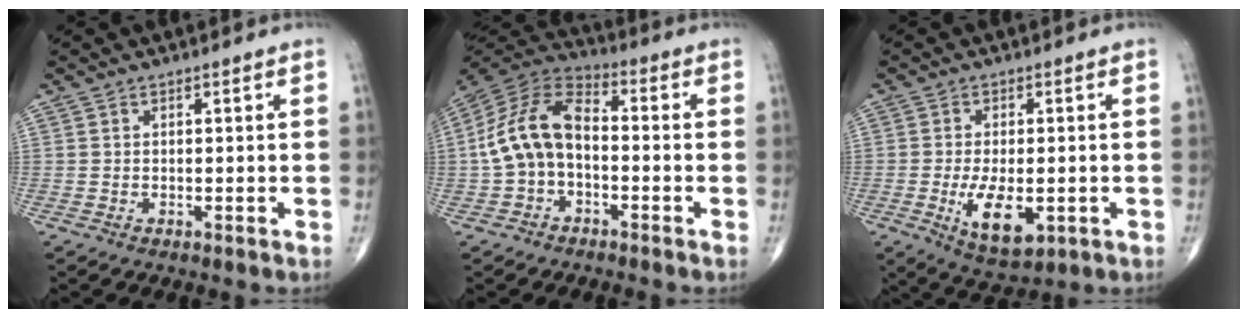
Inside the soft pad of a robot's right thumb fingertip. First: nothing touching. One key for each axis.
{"total": 12.6, "fx": -1.5, "fy": 7.9, "fz": 9.7, "tx": -0.186, "ty": 0.042, "tz": -0.041}
{"total": 9.2, "fx": -2.2, "fy": 4.4, "fz": 7.8, "tx": -0.128, "ty": -0.013, "tz": -0.027}